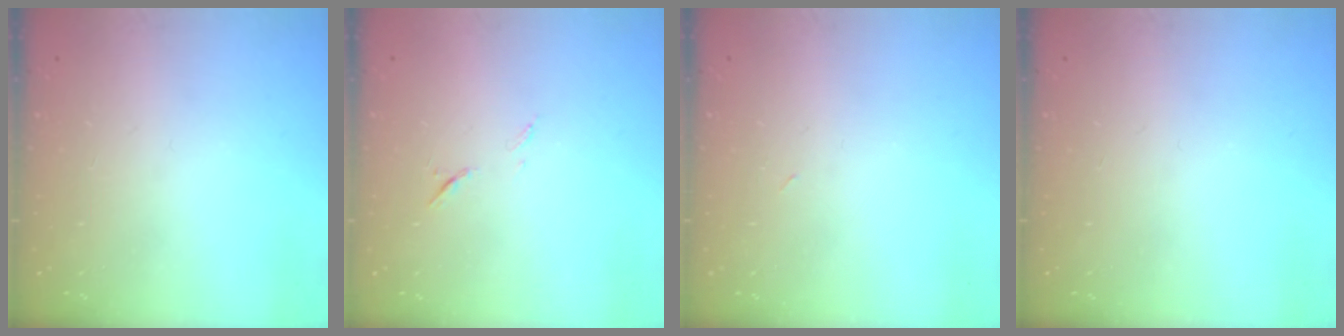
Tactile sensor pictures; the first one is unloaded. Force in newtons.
{"total": 6.2, "press": 6.2, "slide": 0.8}
{"total": 2.9, "press": 2.9, "slide": 0.7}
{"total": 0.0}